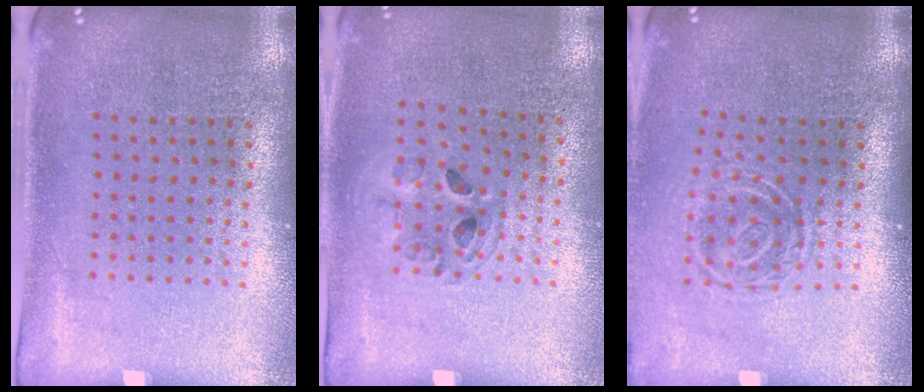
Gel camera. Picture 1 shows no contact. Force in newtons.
{"total": 1.0, "press": 1.0, "slide": 0.1}
{"total": 1.6, "press": 1.1, "slide": 1.2}